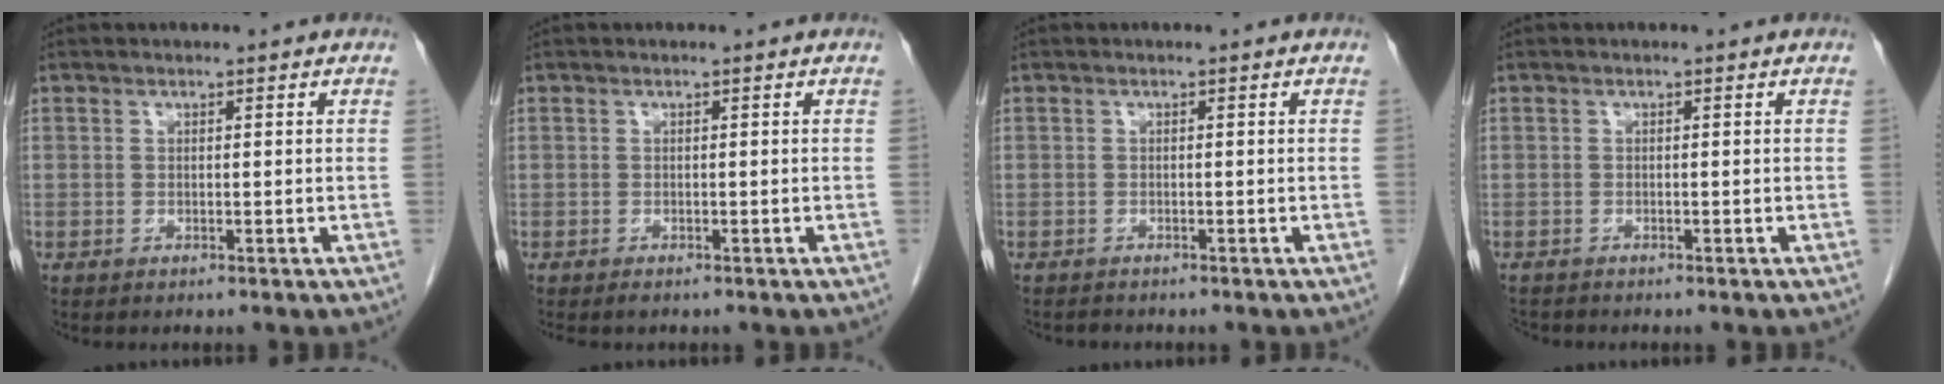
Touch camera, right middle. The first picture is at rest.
{"total": 0.9, "force": [-0.7, 0.3, 0.4], "torque": [-0.007, -0.002, -0.009]}
{"total": 1.2, "force": [-1.2, 0.4, 0.1], "torque": [-0.008, -0.003, -0.019]}
{"total": 1.4, "force": [-1.4, 0.2, 0.0], "torque": [-0.003, -0.007, -0.024]}